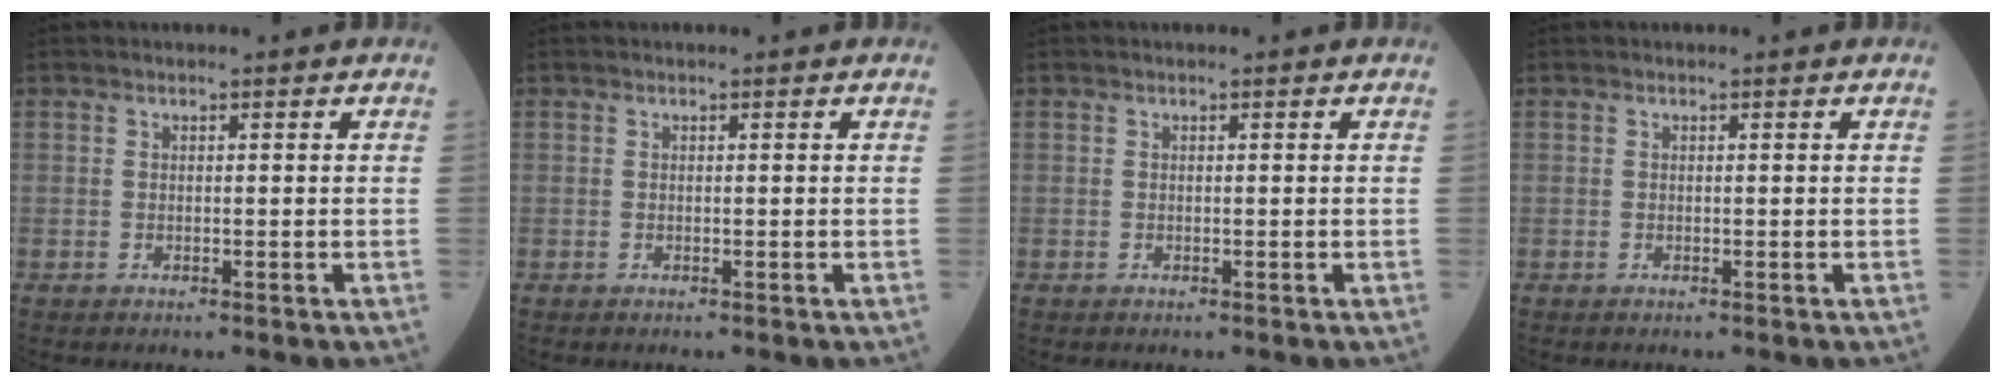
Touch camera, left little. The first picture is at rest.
{"total": 0.0}
{"total": 0.0}
{"total": 0.0}